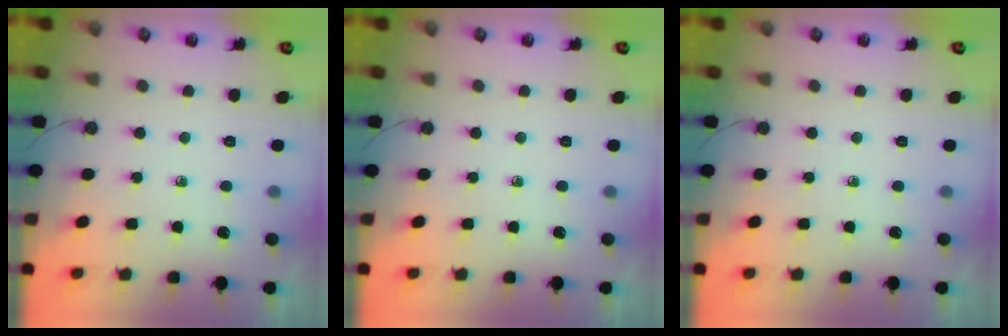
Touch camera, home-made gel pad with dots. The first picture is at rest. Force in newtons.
{"total": 0.0}
{"total": 0.0}